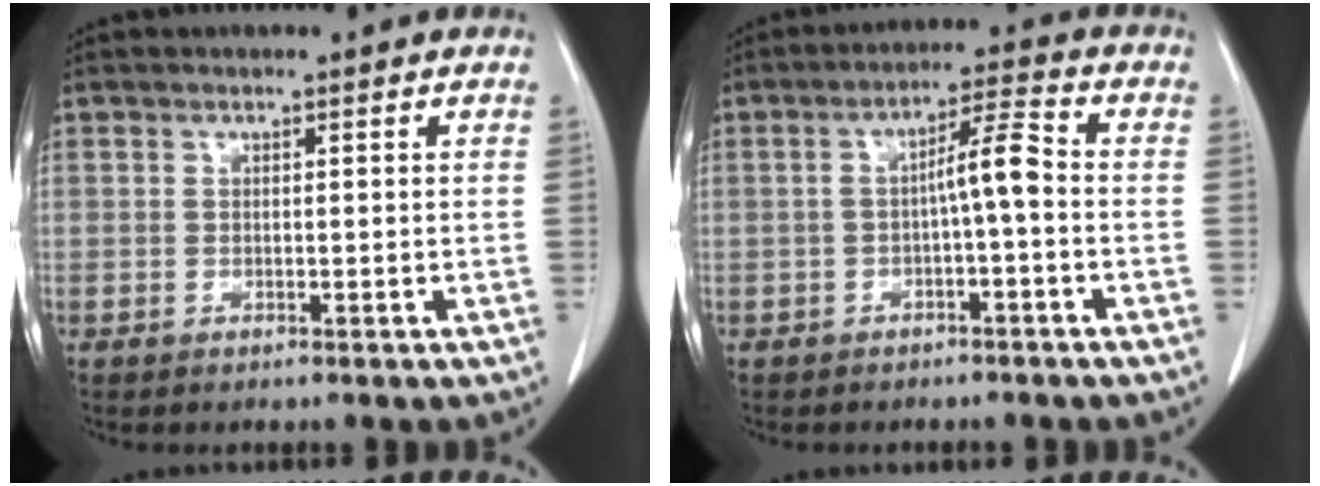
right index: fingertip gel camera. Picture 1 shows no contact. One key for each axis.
{"total": 5.4, "fx": -0.8, "fy": 0.4, "fz": 5.3, "tx": -0.087, "ty": 0.022, "tz": -0.012}